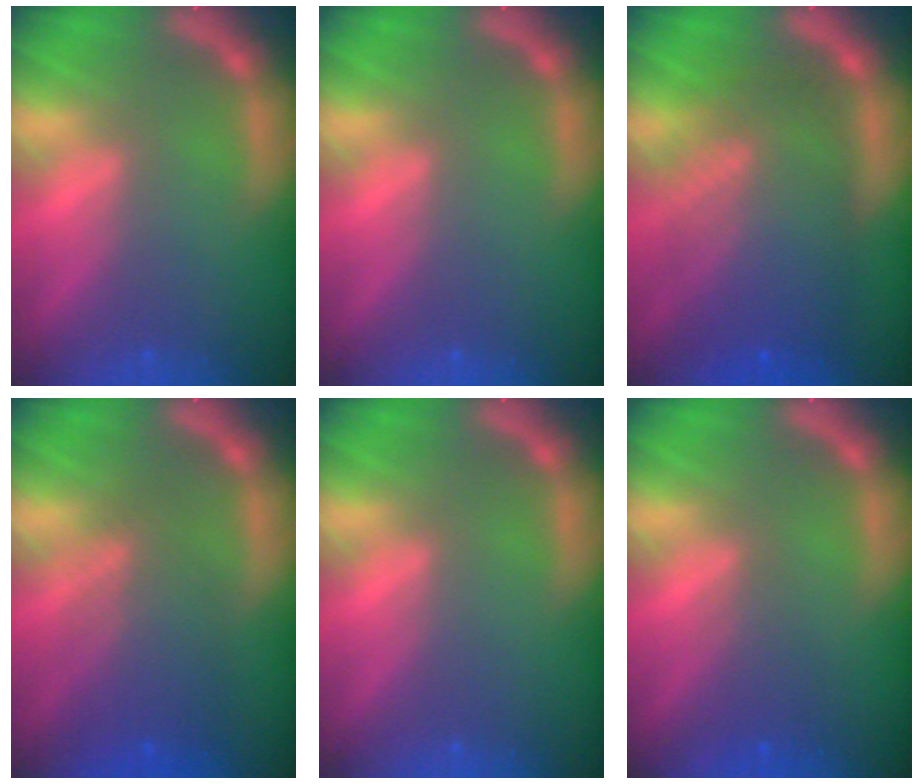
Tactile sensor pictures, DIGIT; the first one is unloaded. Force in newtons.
{"total": 0.0}
{"total": 9.6}
{"total": 5.5}
{"total": 0.0}
{"total": 2.0}